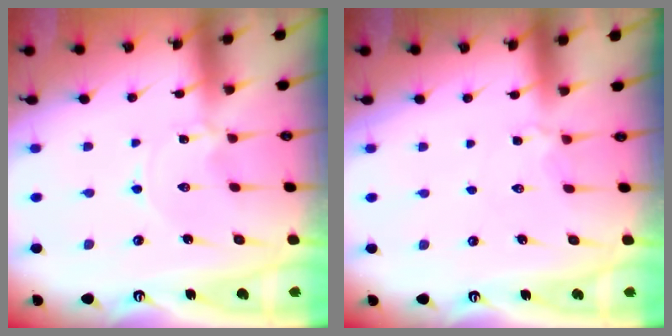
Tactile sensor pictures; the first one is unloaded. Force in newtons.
{"total": 2.9, "press": 2.9, "slide": 0.6}